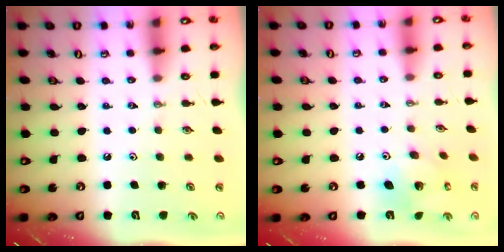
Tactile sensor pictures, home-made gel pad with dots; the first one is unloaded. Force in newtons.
{"total": 9.5, "press": 9.5, "slide": 0.4}